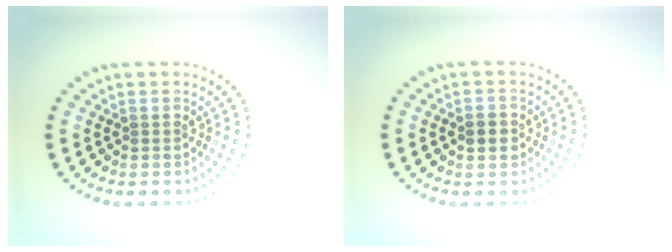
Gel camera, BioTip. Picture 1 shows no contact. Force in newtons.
{"total": 1.7, "press": 1.7, "slide": 0.1}